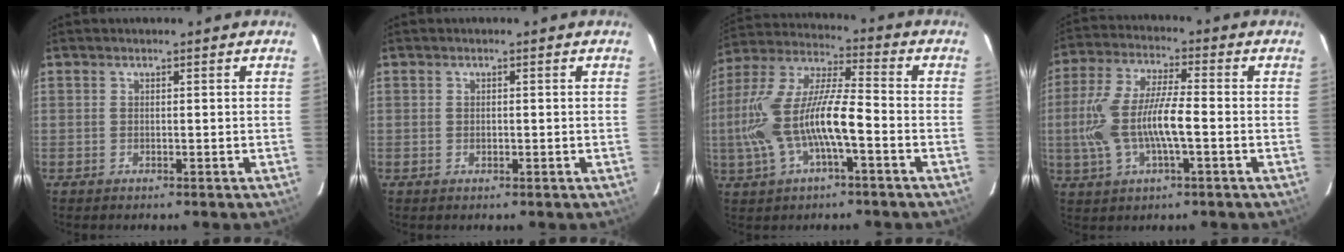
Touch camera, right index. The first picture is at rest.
{"total": 0.8, "force": [0.0, 0.6, 0.4], "torque": [-0.007, 0.002, 0.000]}
{"total": 16.1, "force": [-4.2, 4.4, 15.0], "torque": [-0.301, 0.000, -0.076]}
{"total": 13.1, "force": [-2.3, 3.8, 12.3], "torque": [-0.259, 0.001, -0.042]}